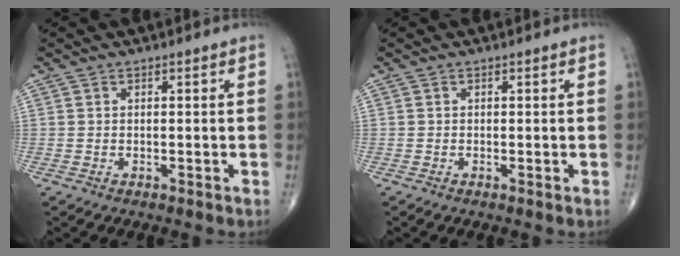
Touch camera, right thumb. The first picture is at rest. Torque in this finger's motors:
{"motor_torque": [0.28, 0.06, -0.20, 0.02, 0.02]}